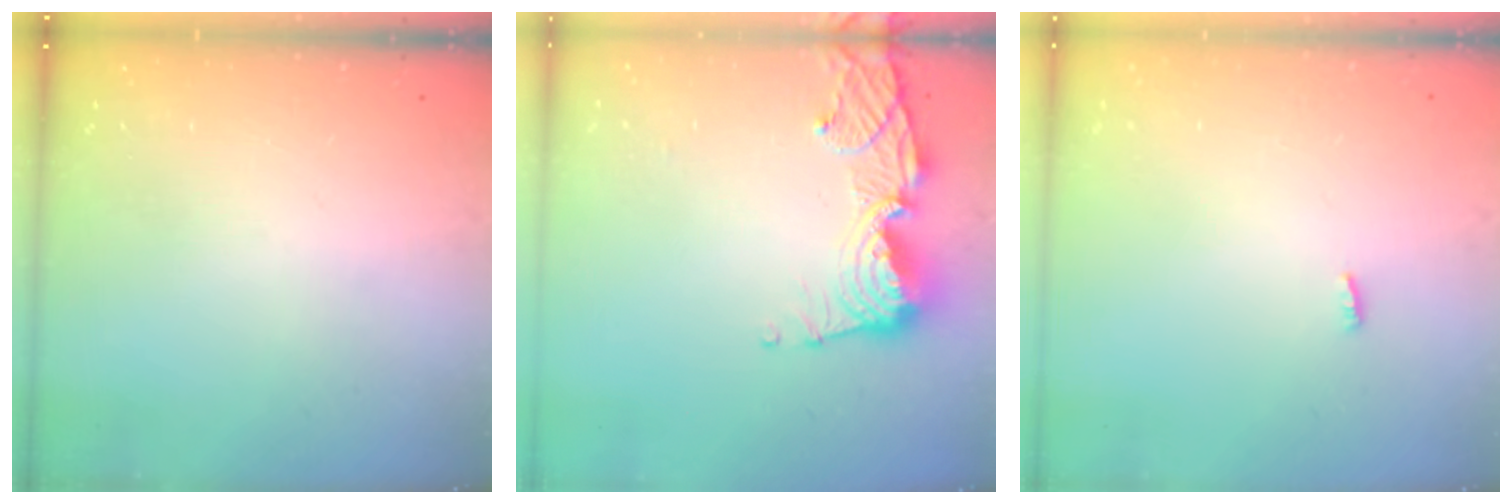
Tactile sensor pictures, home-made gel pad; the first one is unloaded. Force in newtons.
{"total": 12.9, "press": 12.8, "slide": 1.6}
{"total": 2.3, "press": 2.1, "slide": 0.8}